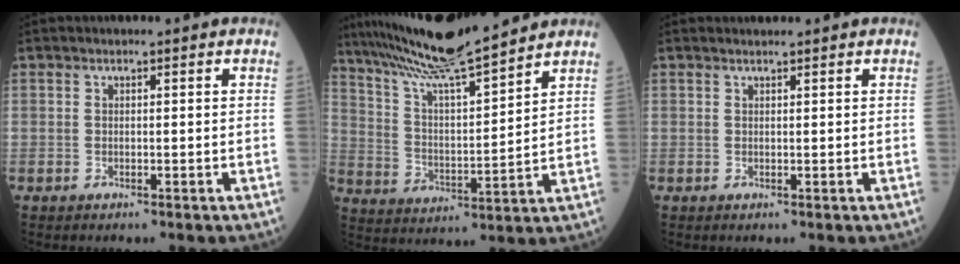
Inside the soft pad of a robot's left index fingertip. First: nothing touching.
{"total": 15.0, "force": [13.5, -0.5, 6.5], "torque": [-0.124, 0.003, 0.242]}
{"total": 0.8, "force": [0.8, 0.1, 0.0], "torque": [-0.007, 0.004, 0.014]}